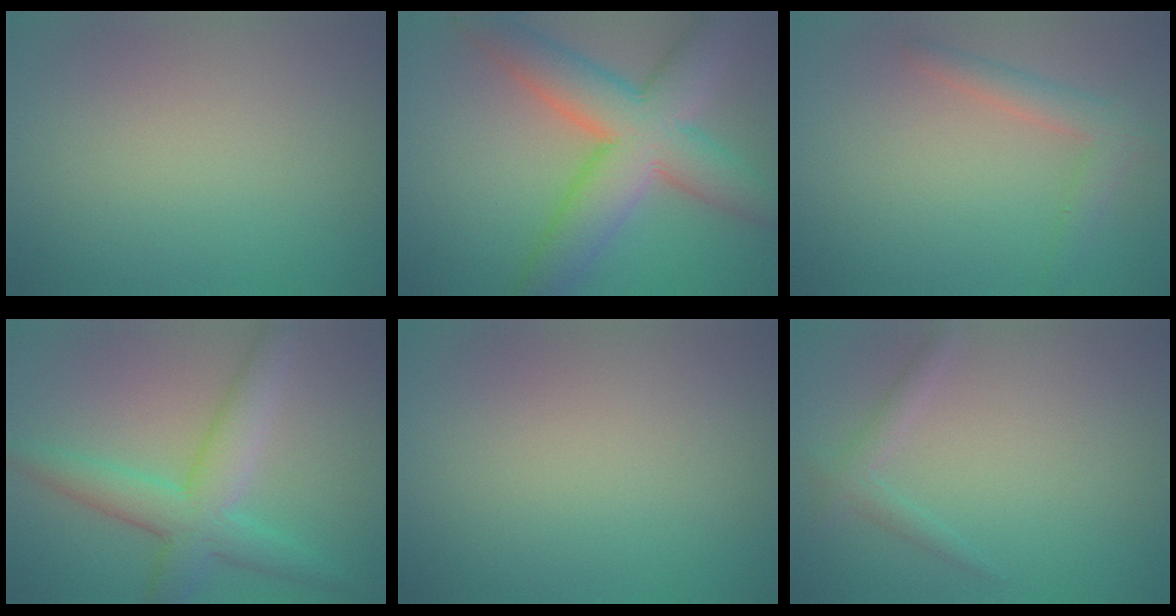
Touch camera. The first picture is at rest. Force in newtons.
{"total": 9.7, "press": 9.7, "slide": 0.4}
{"total": 2.6, "press": 2.6, "slide": 0.0}
{"total": 5.7, "press": 5.7, "slide": 0.2}
{"total": 0.0}
{"total": 1.5, "press": 1.5, "slide": 0.1}